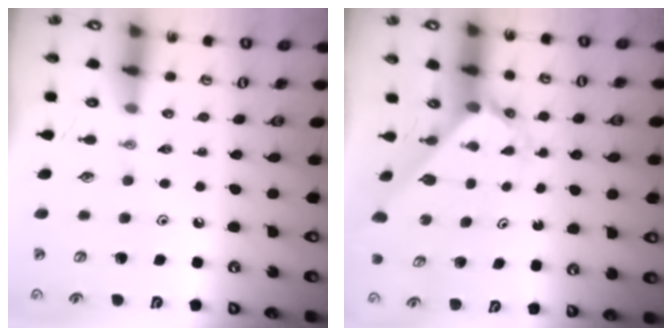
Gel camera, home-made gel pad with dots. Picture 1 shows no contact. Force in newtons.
{"total": 1.8, "press": 1.8, "slide": 0.1}